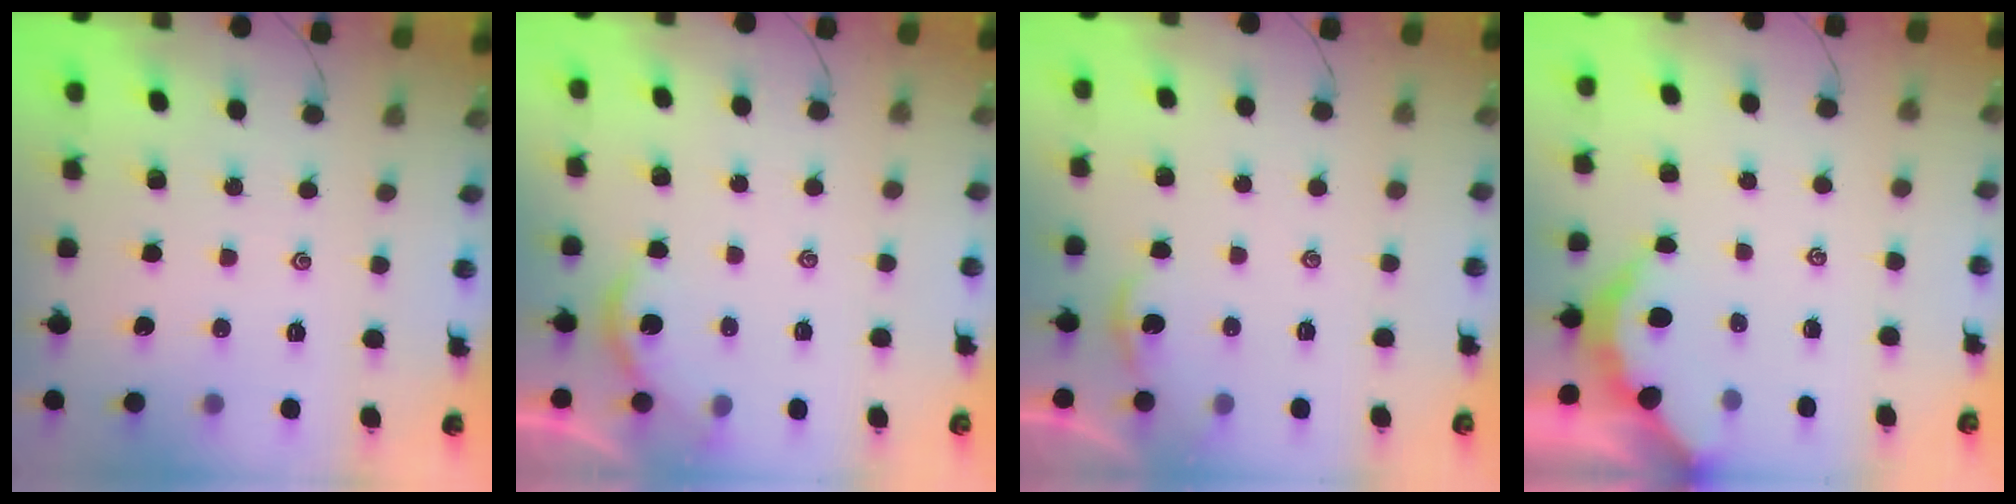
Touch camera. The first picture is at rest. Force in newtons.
{"total": 2.3, "press": 2.3, "slide": 0.3}
{"total": 1.2, "press": 1.2, "slide": 0.1}
{"total": 2.4, "press": 2.4, "slide": 0.3}